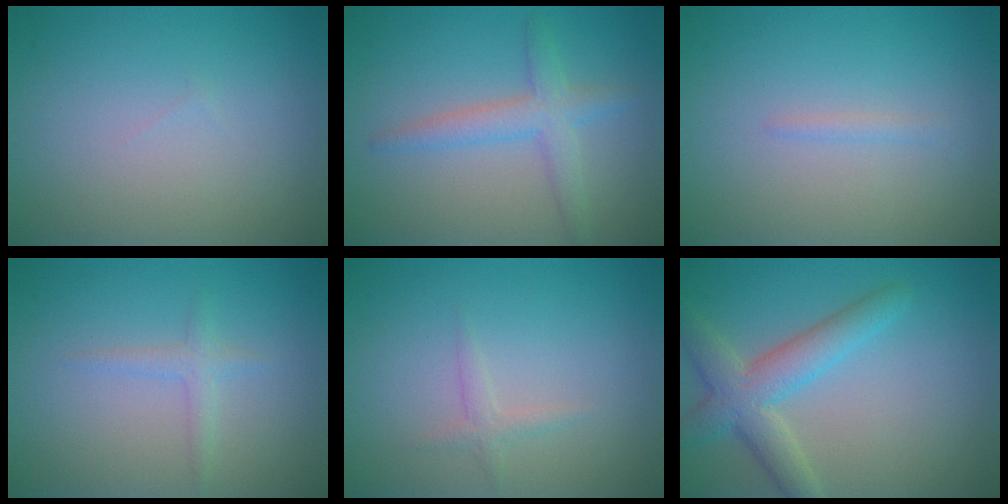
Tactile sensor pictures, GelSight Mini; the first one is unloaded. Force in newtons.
{"total": 3.0, "press": 3.0, "slide": 0.1}
{"total": 0.8, "press": 0.7, "slide": 0.1}
{"total": 1.3, "press": 1.3, "slide": 0.1}
{"total": 1.1, "press": 1.1, "slide": 0.0}
{"total": 4.6, "press": 4.6, "slide": 0.2}